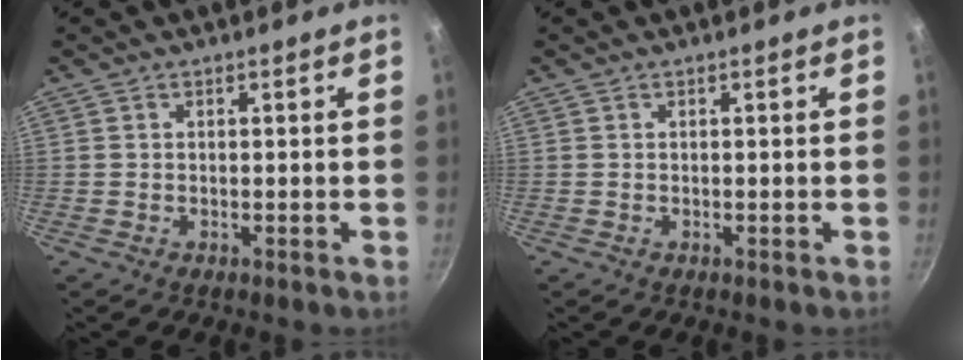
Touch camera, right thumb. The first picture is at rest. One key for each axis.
{"total": 0.0}